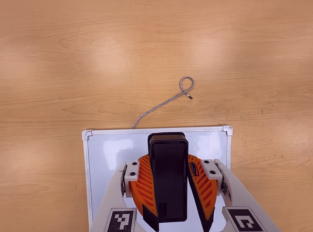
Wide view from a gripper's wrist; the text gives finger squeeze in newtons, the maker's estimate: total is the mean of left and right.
{"total": 10.7, "left": 10.1, "right": 11.2}